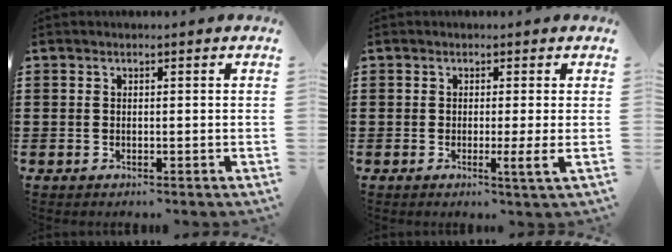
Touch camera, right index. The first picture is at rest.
{"total": 2.8, "force": [-0.5, -0.2, 2.8], "torque": [-0.049, -0.011, -0.008]}